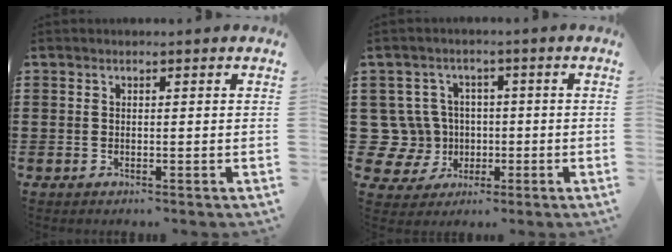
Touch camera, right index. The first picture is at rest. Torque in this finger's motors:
{"motor_torque": [0.21, 1.93, 0.06, -0.08]}